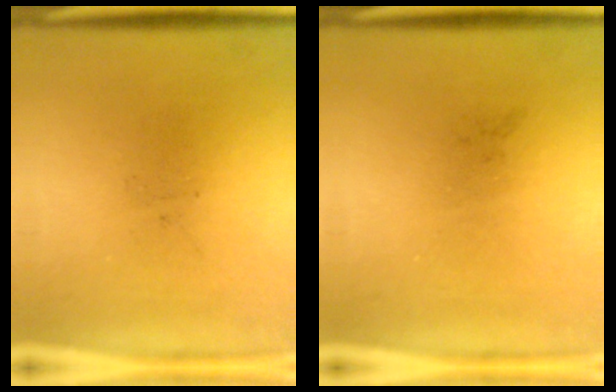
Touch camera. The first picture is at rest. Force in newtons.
{"total": 0.0}